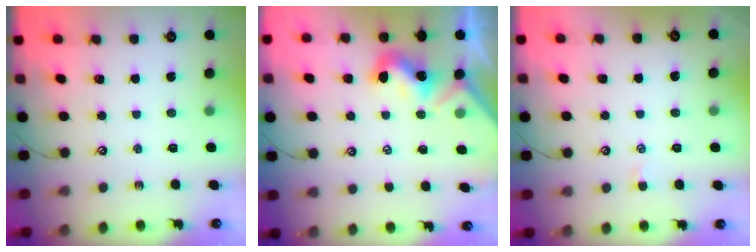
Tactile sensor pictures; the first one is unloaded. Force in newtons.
{"total": 1.9, "press": 1.8, "slide": 0.3}
{"total": 0.6, "press": 0.5, "slide": 0.4}